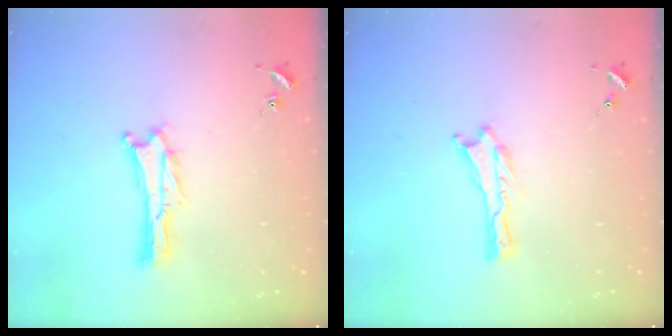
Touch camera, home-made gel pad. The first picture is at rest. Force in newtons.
{"total": 0.0}